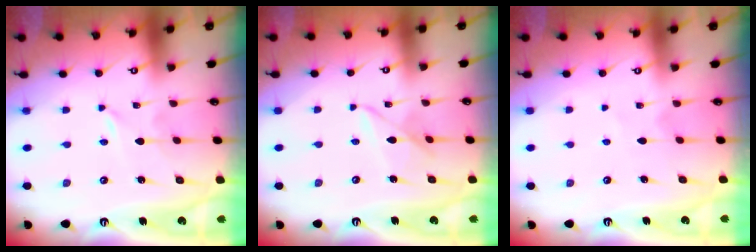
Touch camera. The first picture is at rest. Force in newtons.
{"total": 5.3, "press": 5.3, "slide": 0.3}
{"total": 2.8, "press": 2.7, "slide": 0.3}